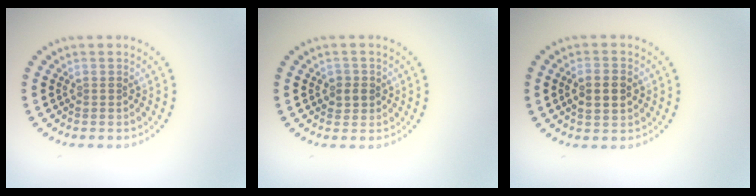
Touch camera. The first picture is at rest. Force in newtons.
{"total": 1.5, "press": 1.4, "slide": 0.7}
{"total": 3.0, "press": 3.0, "slide": 0.3}